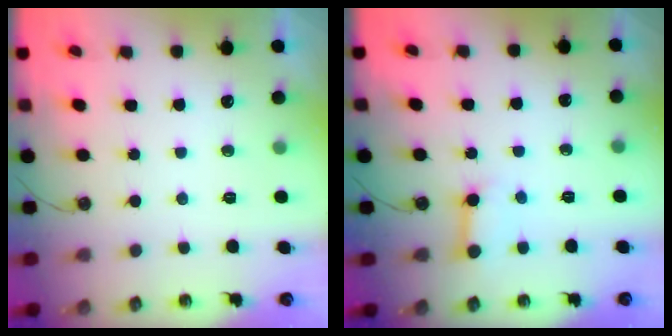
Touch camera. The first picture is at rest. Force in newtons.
{"total": 6.1, "press": 6.0, "slide": 0.6}